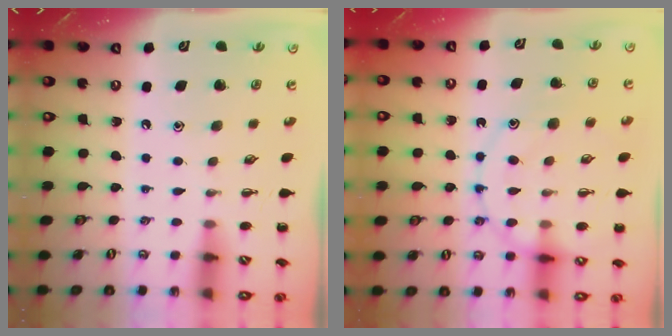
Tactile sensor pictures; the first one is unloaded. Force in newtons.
{"total": 13.3, "press": 13.2, "slide": 1.6}